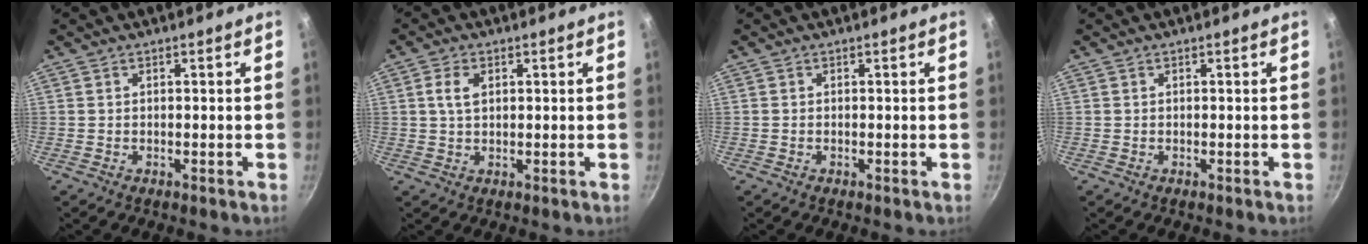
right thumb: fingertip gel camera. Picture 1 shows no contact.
{"total": 3.5, "force": [1.0, 2.2, 2.6], "torque": [-0.044, 0.003, 0.018]}
{"total": 0.0}
{"total": 0.0}